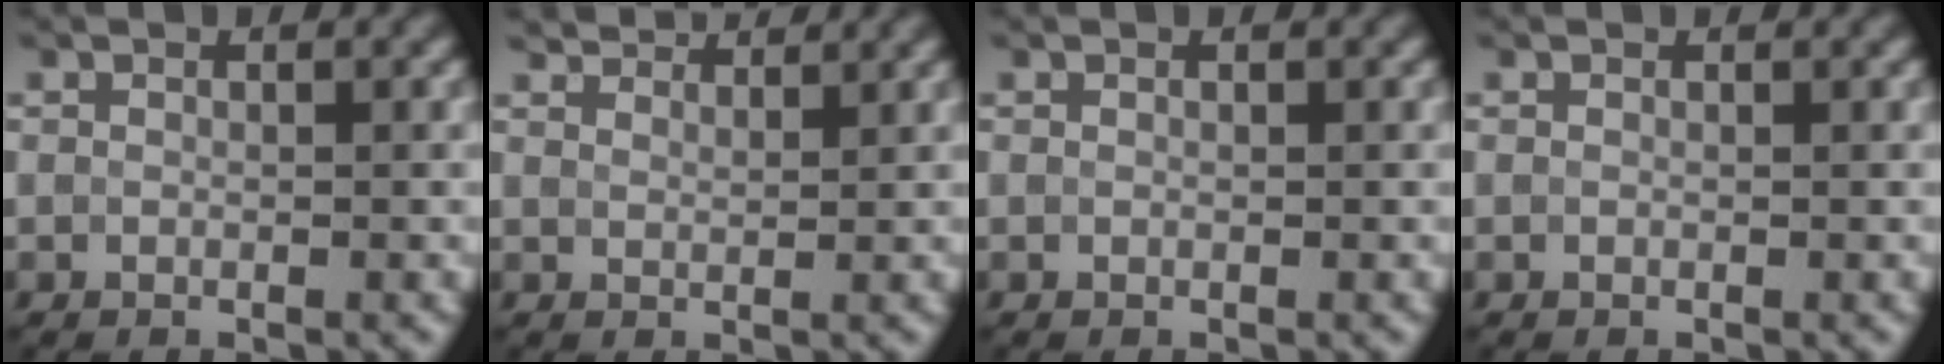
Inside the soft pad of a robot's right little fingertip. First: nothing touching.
{"total": 3.8, "force": [3.7, 0.6, 1.0], "torque": [-0.021, 0.000, 0.058]}
{"total": 0.0}
{"total": 0.6, "force": [0.6, 0.0, 0.1], "torque": [-0.003, -0.001, 0.005]}